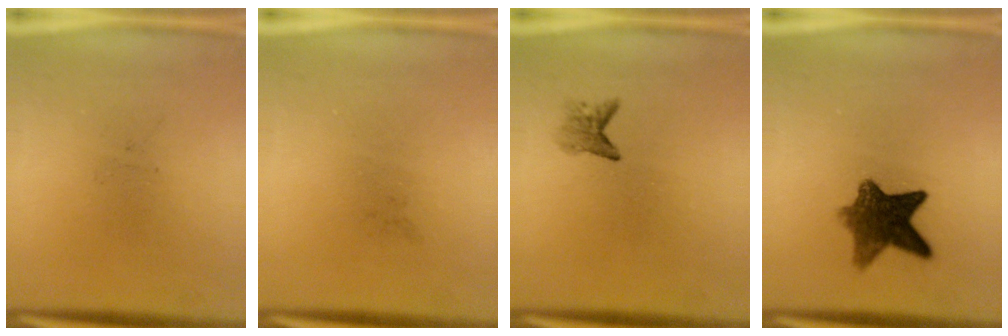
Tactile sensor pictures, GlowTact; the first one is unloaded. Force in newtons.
{"total": 0.0}
{"total": 1.8}
{"total": 8.2}